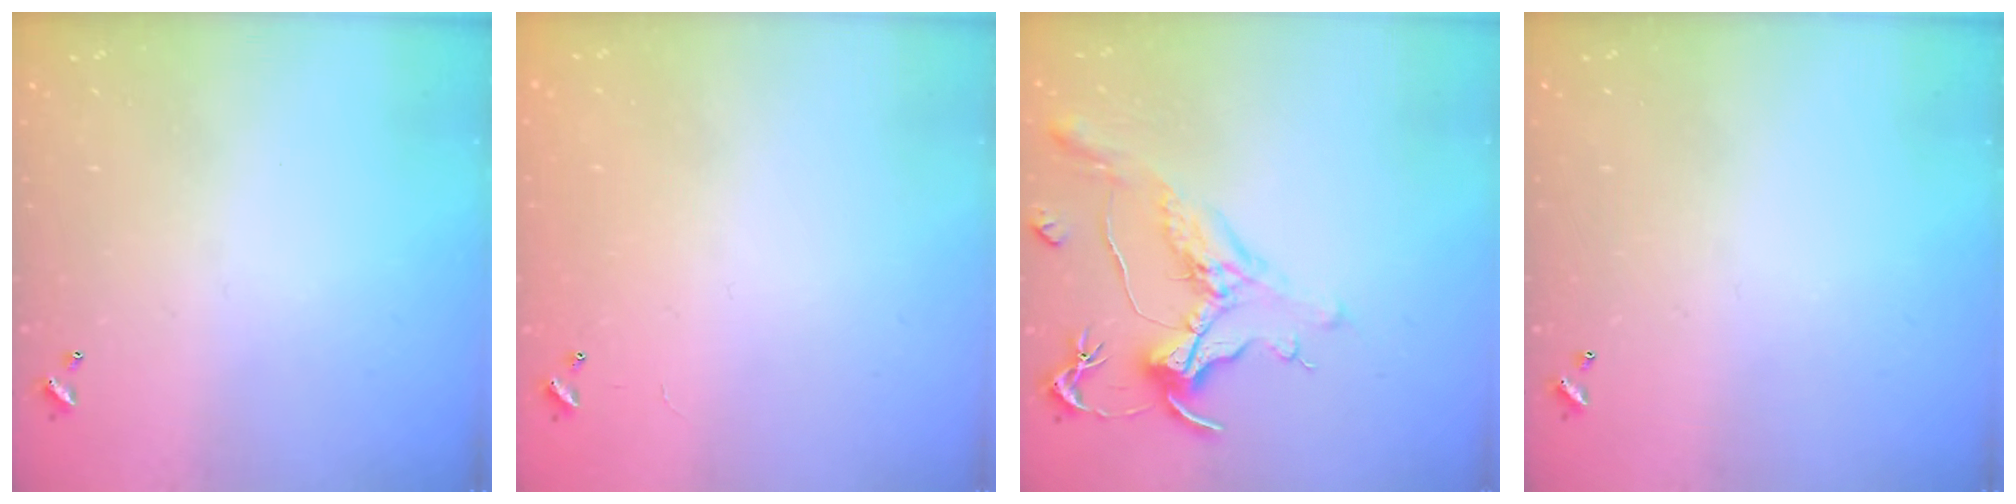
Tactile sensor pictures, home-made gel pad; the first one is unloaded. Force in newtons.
{"total": 10.0, "press": 10.0, "slide": 0.3}
{"total": 1.3, "press": 1.1, "slide": 0.7}
{"total": 0.0}